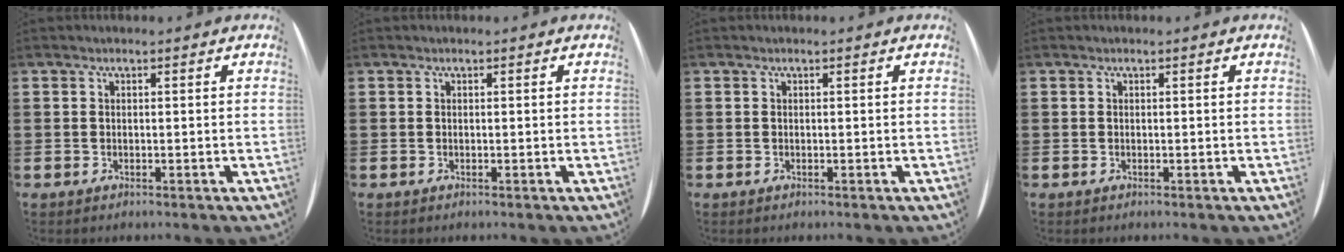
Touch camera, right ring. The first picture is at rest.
{"total": 0.0}
{"total": 0.0}
{"total": 0.0}